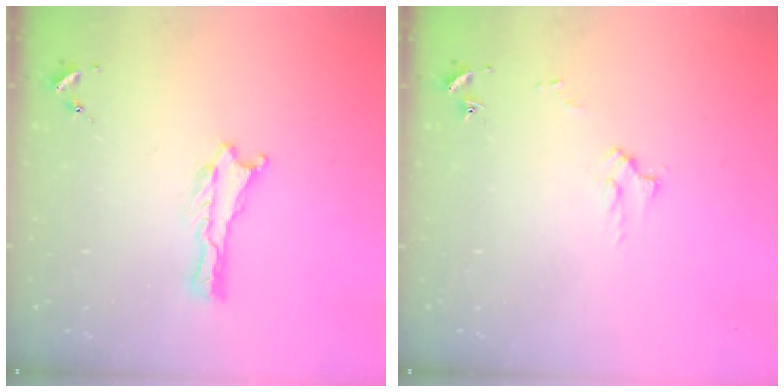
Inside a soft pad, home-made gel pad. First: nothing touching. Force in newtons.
{"total": 2.6, "press": 2.6, "slide": 0.3}